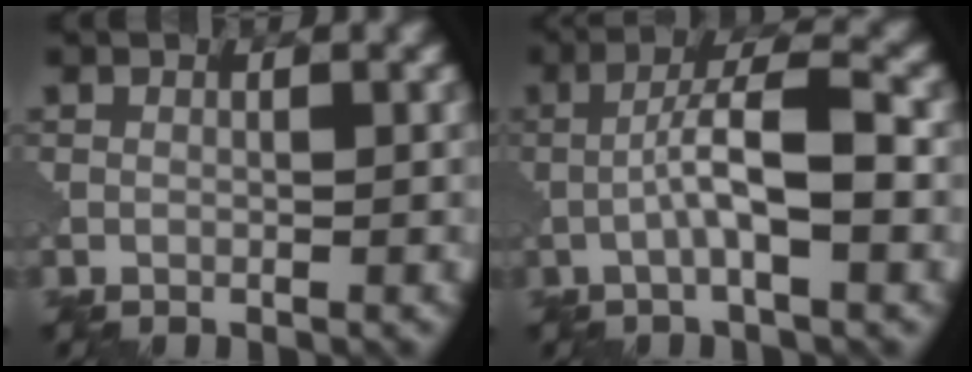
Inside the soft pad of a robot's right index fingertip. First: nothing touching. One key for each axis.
{"total": 5.5, "fx": -0.9, "fy": 1.0, "fz": 5.3, "tx": -0.093, "ty": 0.017, "tz": -0.024}